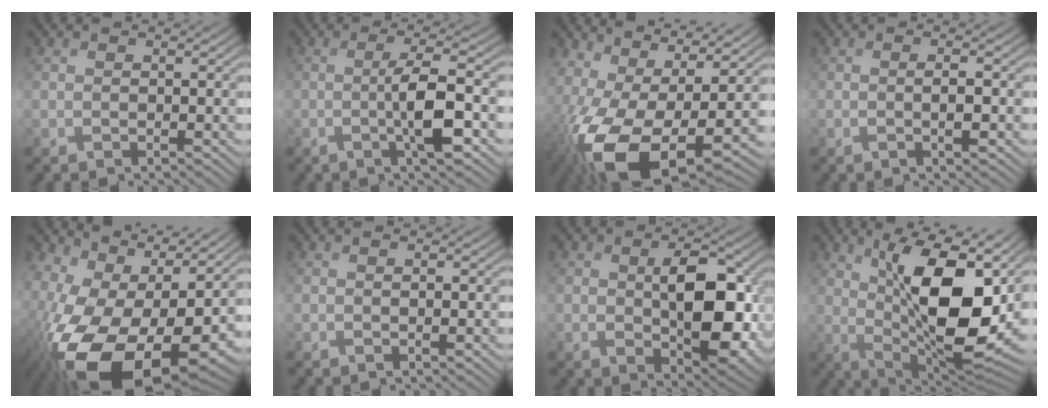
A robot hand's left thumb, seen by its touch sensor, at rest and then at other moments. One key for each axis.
{"total": 5.9, "fx": -1.1, "fy": 0.9, "fz": 5.7, "tx": -0.103, "ty": 0.008, "tz": -0.027}
{"total": 16.3, "fx": -2.8, "fy": 8.9, "fz": 13.4, "tx": -0.287, "ty": -0.046, "tz": -0.032}
{"total": 2.1, "fx": -0.4, "fy": 0.2, "fz": 2.1, "tx": -0.042, "ty": 0.002, "tz": -0.009}
{"total": 20.4, "fx": -2.6, "fy": 13.7, "fz": 14.9, "tx": -0.290, "ty": -0.069, "tz": -0.001}
{"total": 0.6, "fx": -0.2, "fy": 0.0, "fz": 0.6, "tx": -0.012, "ty": -0.001, "tz": -0.003}
{"total": 10.1, "fx": -0.2, "fy": 5.7, "fz": 8.3, "tx": -0.133, "ty": -0.019, "tz": 0.011}
{"total": 15.0, "fx": 2.7, "fy": 6.2, "fz": 13.3, "tx": -0.217, "ty": -0.005, "tz": 0.047}